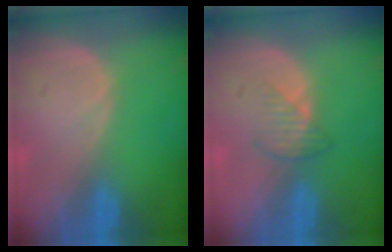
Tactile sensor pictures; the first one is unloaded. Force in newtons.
{"total": 2.5, "press": 2.5, "slide": 0.3}